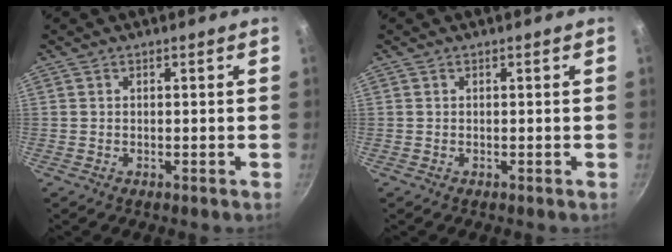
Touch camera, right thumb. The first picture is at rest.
{"total": 0.0}